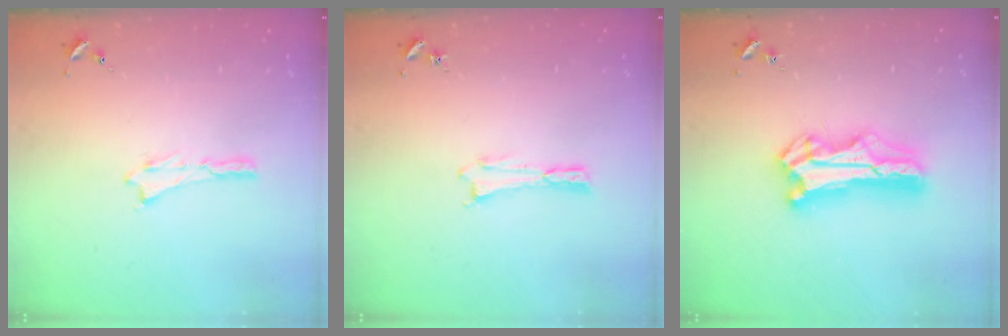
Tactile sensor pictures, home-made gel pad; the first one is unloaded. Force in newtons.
{"total": 0.0}
{"total": 12.0, "press": 11.9, "slide": 0.9}